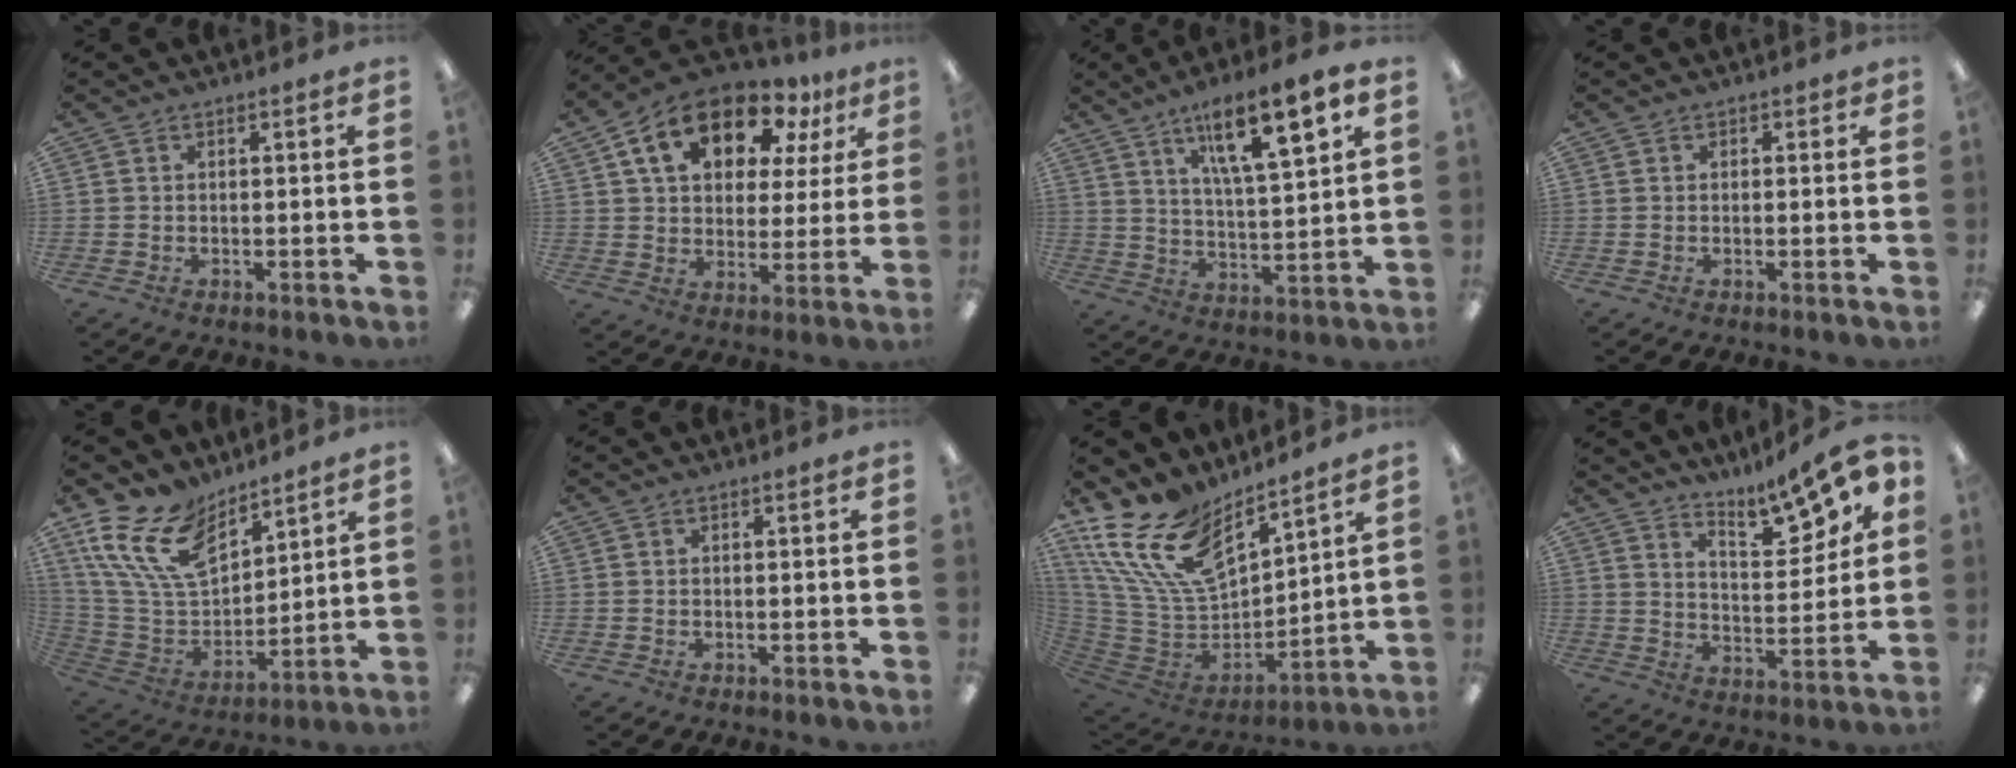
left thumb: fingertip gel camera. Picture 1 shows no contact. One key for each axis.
{"total": 16.5, "fx": 9.6, "fy": 9.6, "fz": 9.4, "tx": -0.164, "ty": -0.032, "tz": 0.168}
{"total": 13.9, "fx": 8.8, "fy": 3.4, "fz": 10.3, "tx": -0.161, "ty": -0.044, "tz": 0.140}
{"total": 0.6, "fx": 0.2, "fy": 0.6, "fz": 0.1, "tx": 0.007, "ty": 0.000, "tz": 0.001}
{"total": 17.5, "fx": 10.9, "fy": 9.9, "fz": 9.5, "tx": -0.216, "ty": -0.049, "tz": 0.206}
{"total": 0.0}
{"total": 19.6, "fx": 12.4, "fy": 10.5, "fz": 10.9, "tx": -0.241, "ty": -0.079, "tz": 0.228}
{"total": 12.2, "fx": 9.8, "fy": 4.1, "fz": 6.1, "tx": -0.070, "ty": -0.074, "tz": 0.168}